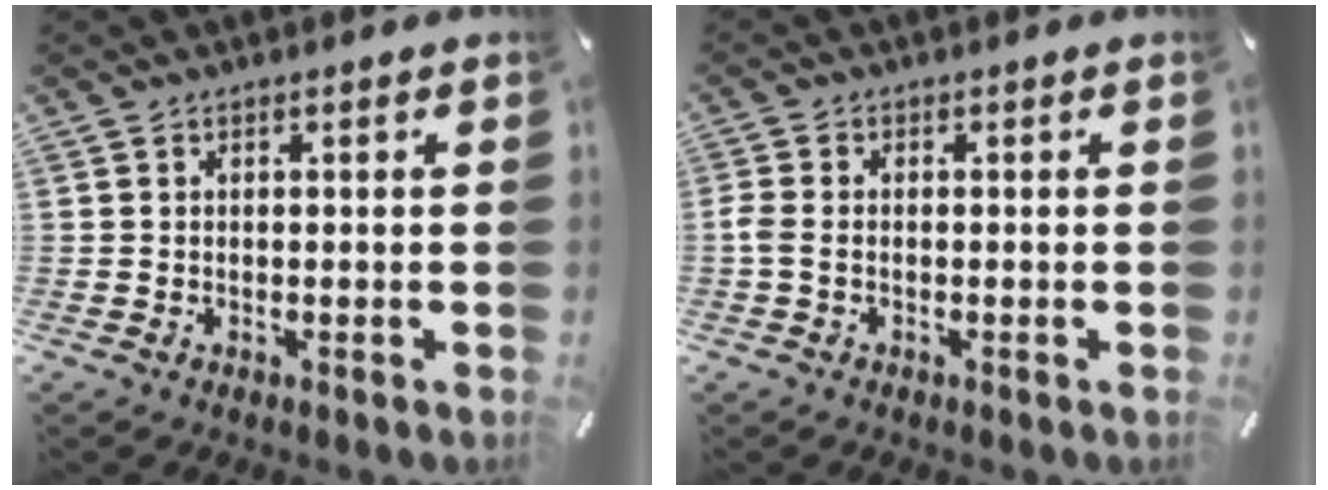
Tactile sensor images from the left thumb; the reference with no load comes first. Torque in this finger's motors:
{"motor_torque": [-0.07, 0.36, 0.20, 0.04, -0.04]}